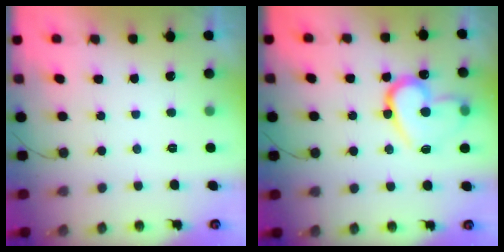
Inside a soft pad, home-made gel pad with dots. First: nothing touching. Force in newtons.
{"total": 15.5, "press": 15.4, "slide": 1.9}